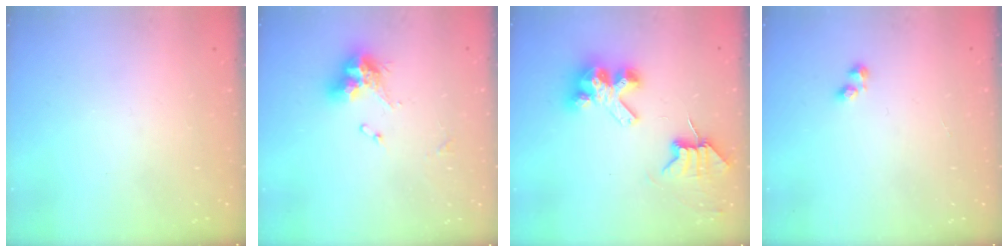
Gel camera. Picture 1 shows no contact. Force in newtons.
{"total": 9.9, "press": 9.8, "slide": 1.1}
{"total": 9.5, "press": 9.5, "slide": 0.8}
{"total": 1.2, "press": 1.0, "slide": 0.6}